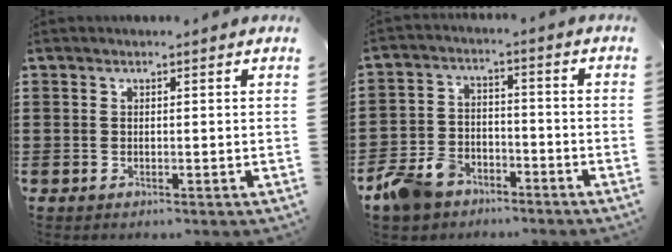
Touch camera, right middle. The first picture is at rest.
{"total": 7.1, "force": [-5.7, 3.7, 2.1], "torque": [-0.074, 0.013, -0.120]}